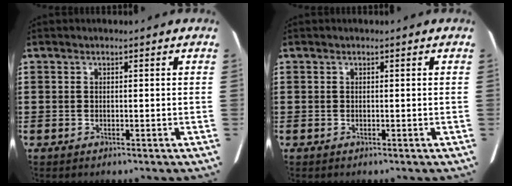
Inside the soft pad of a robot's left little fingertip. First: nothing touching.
{"total": 0.0}